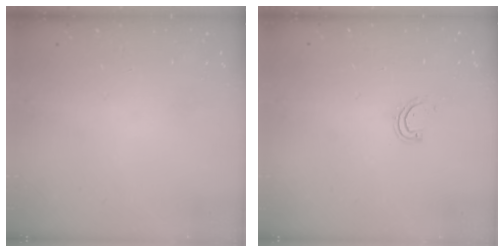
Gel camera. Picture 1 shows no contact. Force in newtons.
{"total": 3.3, "press": 3.3, "slide": 0.2}